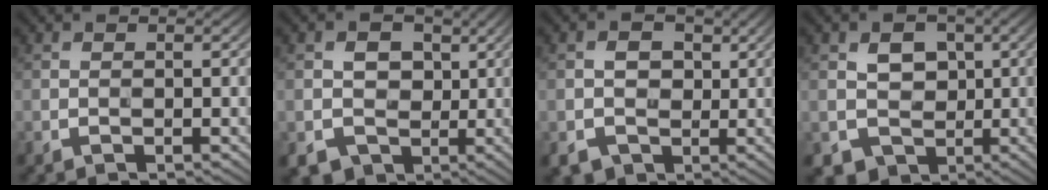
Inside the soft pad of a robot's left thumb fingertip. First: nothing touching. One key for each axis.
{"total": 6.7, "fx": -0.2, "fy": 6.1, "fz": 2.6, "tx": -0.043, "ty": 0.003, "tz": -0.016}
{"total": 4.4, "fx": -0.3, "fy": 4.1, "fz": 1.6, "tx": -0.026, "ty": -0.001, "tz": -0.014}
{"total": 5.4, "fx": -0.2, "fy": 4.8, "fz": 2.5, "tx": -0.050, "ty": -0.004, "tz": -0.007}